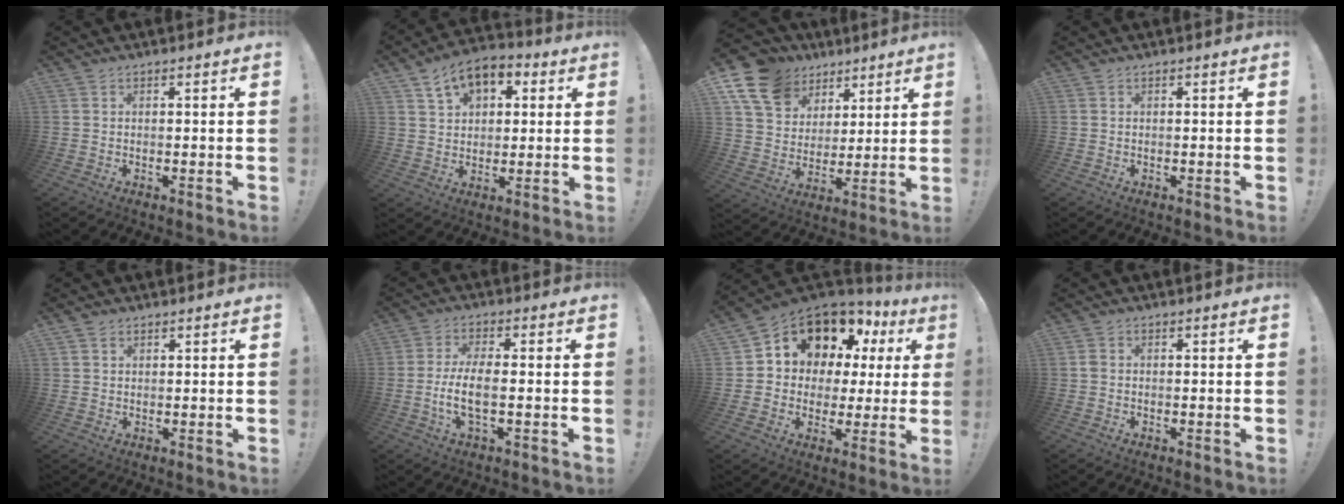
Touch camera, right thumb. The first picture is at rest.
{"total": 10.1, "force": [4.9, 6.8, 5.6], "torque": [-0.090, -0.014, 0.094]}
{"total": 16.0, "force": [9.2, 11.4, 6.4], "torque": [-0.106, -0.052, 0.181]}
{"total": 0.0}
{"total": 2.1, "force": [1.4, 1.6, 0.3], "torque": [0.009, -0.011, 0.023]}
{"total": 8.3, "force": [-1.6, 2.4, 7.8], "torque": [-0.163, -0.002, -0.030]}
{"total": 11.8, "force": [6.9, 7.9, 5.3], "torque": [-0.097, -0.056, 0.136]}
{"total": 1.0, "force": [-0.1, 0.6, 0.8], "torque": [-0.015, 0.004, -0.002]}